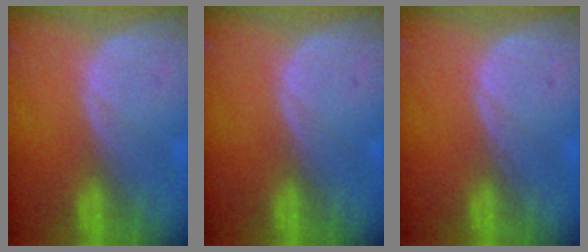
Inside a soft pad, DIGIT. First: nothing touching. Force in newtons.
{"total": 0.0}
{"total": 0.0}